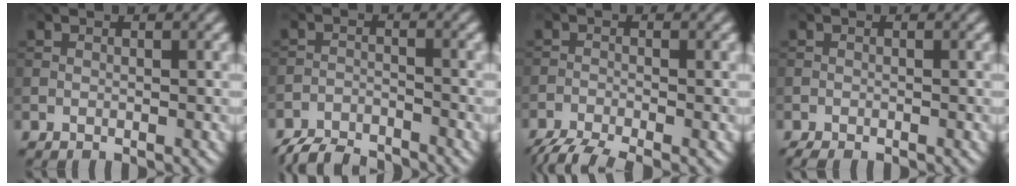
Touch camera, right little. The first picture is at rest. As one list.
[{"total": 4.9, "force": [-4.7, 0.8, 1.1], "torque": [-0.022, -0.012, -0.093]}, {"total": 4.9, "force": [-4.1, 0.8, 2.6], "torque": [-0.050, -0.026, -0.083]}, {"total": 1.3, "force": [-1.2, 0.2, 0.4], "torque": [-0.007, -0.003, -0.021]}]